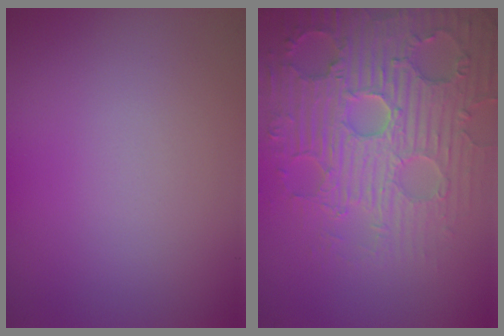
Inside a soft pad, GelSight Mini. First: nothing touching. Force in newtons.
{"total": 7.5, "press": 6.1, "slide": 4.3}